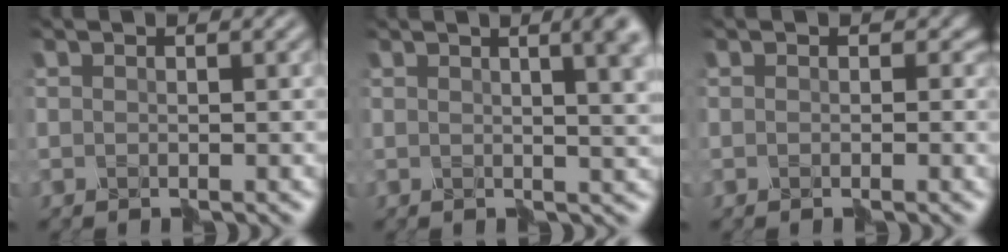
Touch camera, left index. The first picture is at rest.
{"total": 9.1, "force": [3.0, 4.6, 7.2], "torque": [-0.042, 0.040, 0.019]}
{"total": 1.5, "force": [-0.4, 1.5, 0.1], "torque": [0.008, -0.002, -0.007]}